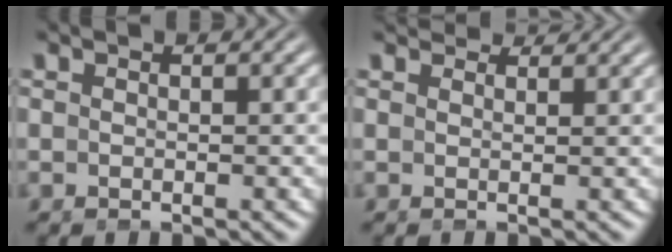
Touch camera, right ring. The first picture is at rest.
{"total": 2.6, "force": [2.5, -0.3, 0.4], "torque": [0.004, 0.006, 0.043]}